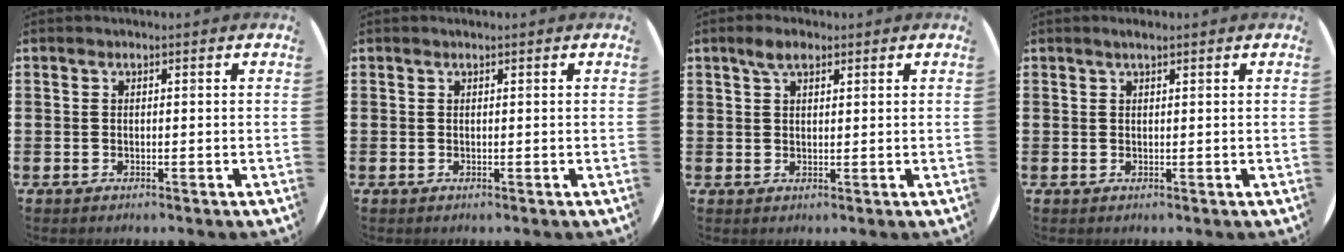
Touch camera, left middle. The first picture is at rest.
{"total": 0.0}
{"total": 3.2, "force": [2.3, 1.4, 1.8], "torque": [-0.023, 0.001, 0.037]}
{"total": 1.0, "force": [0.7, 0.2, 0.6], "torque": [-0.012, 0.004, 0.012]}